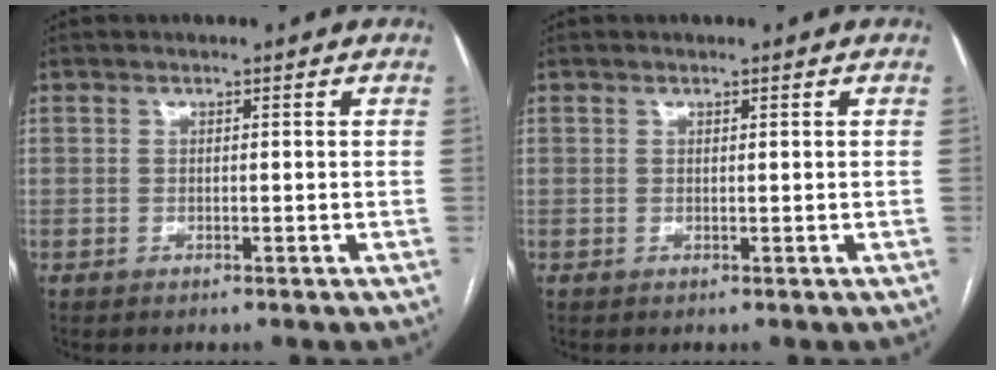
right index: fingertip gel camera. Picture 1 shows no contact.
{"total": 0.0}